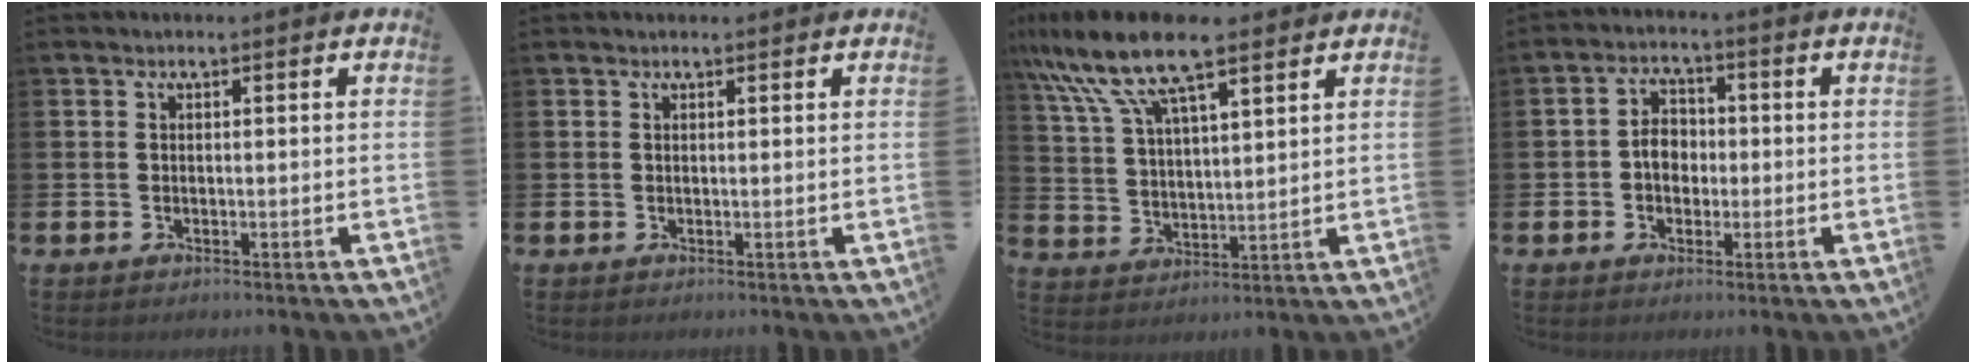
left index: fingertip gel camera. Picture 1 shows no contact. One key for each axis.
{"total": 0.5, "fx": 0.5, "fy": 0.1, "fz": 0.1, "tx": 0.008, "ty": -0.003, "tz": 0.007}
{"total": 12.0, "fx": 9.3, "fy": 3.2, "fz": 7.0, "tx": -0.169, "ty": -0.017, "tz": 0.169}
{"total": 3.9, "fx": -0.4, "fy": 3.0, "fz": 2.4, "tx": -0.041, "ty": 0.007, "tz": -0.013}